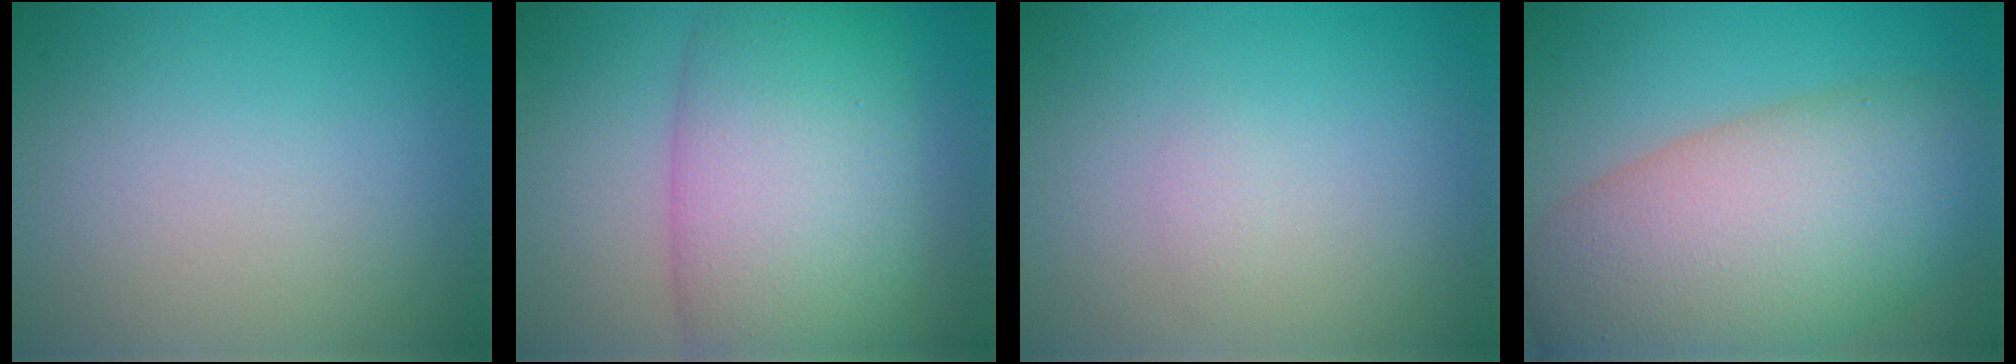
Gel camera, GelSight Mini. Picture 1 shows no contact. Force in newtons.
{"total": 11.4, "press": 11.4, "slide": 0.2}
{"total": 0.7, "press": 0.7, "slide": 0.0}
{"total": 12.8, "press": 12.8, "slide": 0.5}